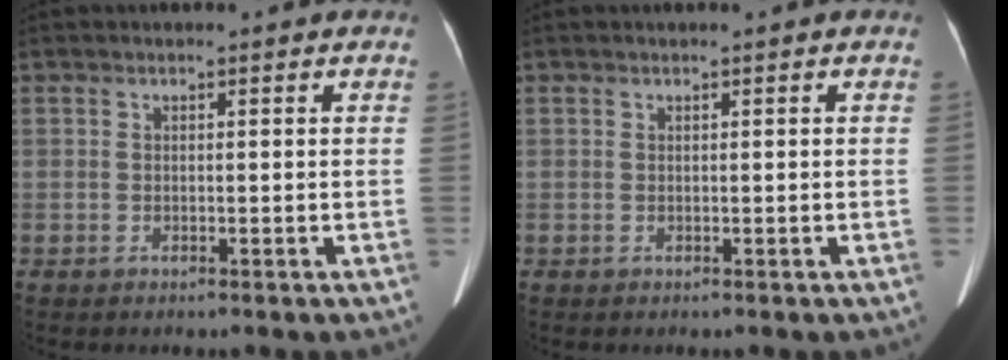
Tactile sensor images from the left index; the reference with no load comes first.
{"total": 0.0}